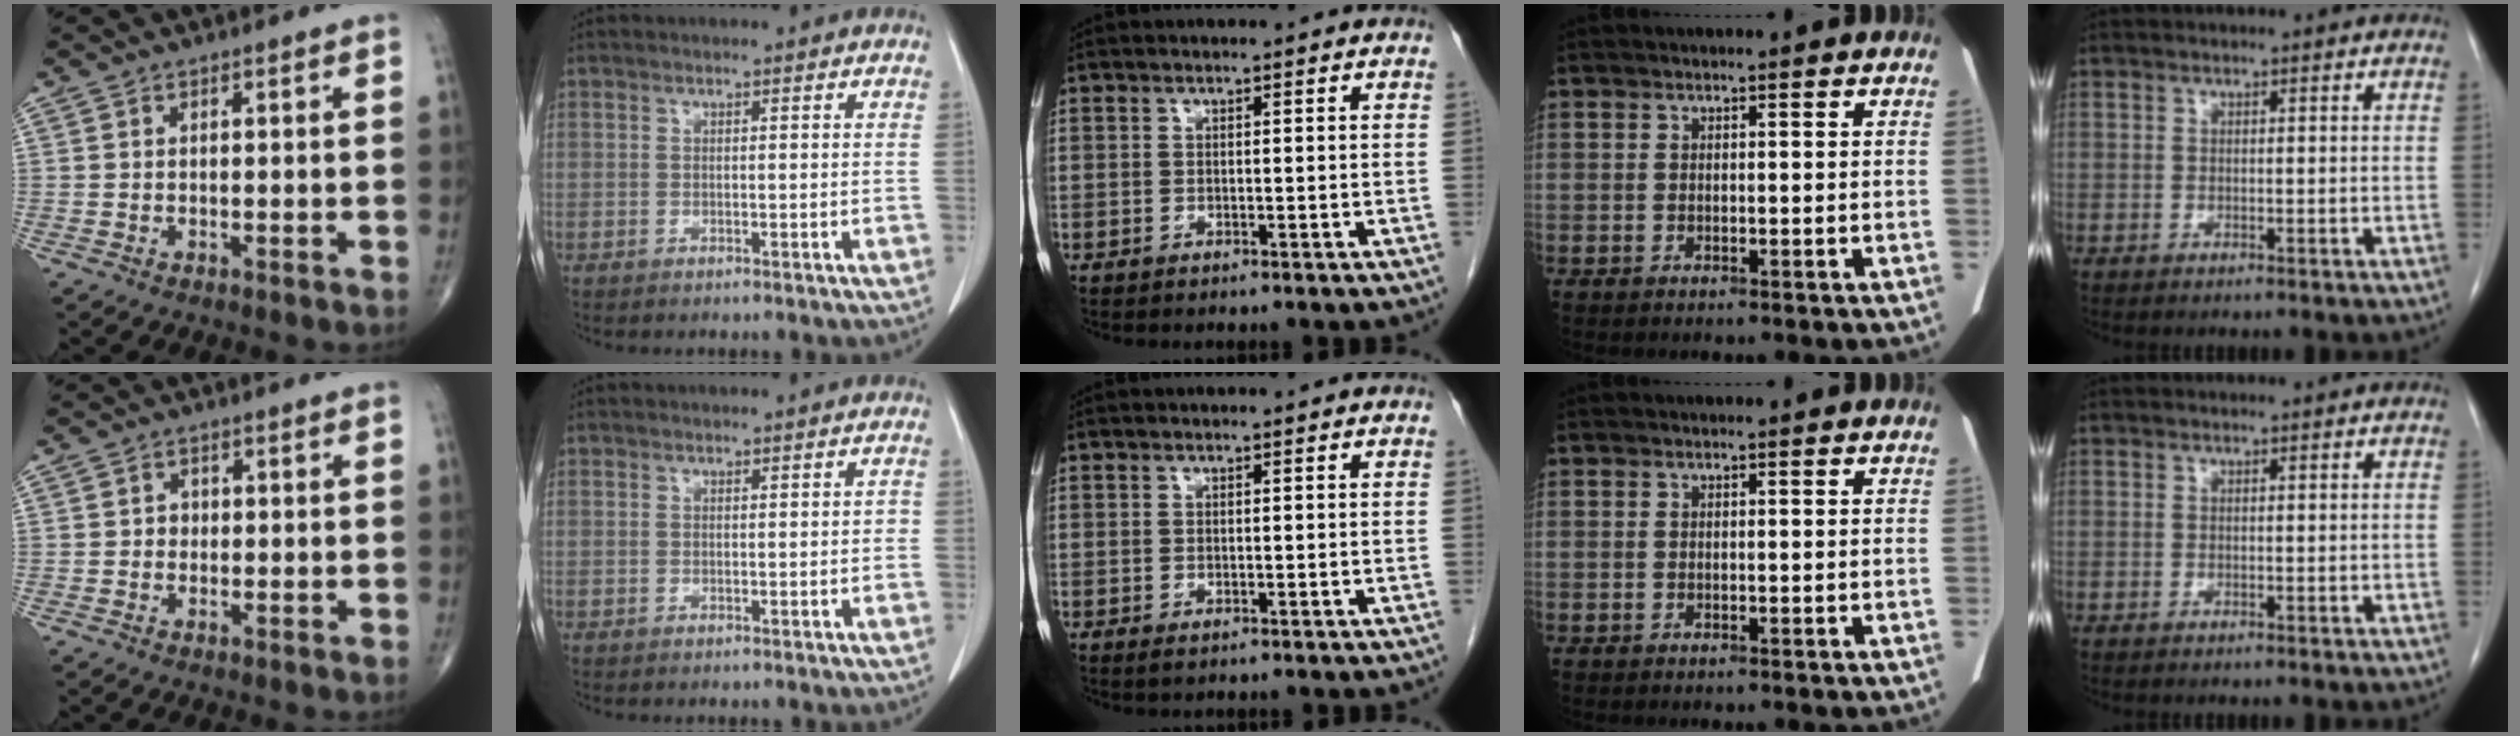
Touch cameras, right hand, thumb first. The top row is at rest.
{"thumb": {"total": 1.5, "force": [-0.1, 1.4, 0.6], "torque": [0.000, 0.005, -0.004]}, "index": {"total": 0.5, "force": [0.0, 0.4, 0.4], "torque": [-0.001, 0.003, 0.002]}, "middle": {"total": 0.6, "force": [-0.2, 0.3, 0.4], "torque": [-0.007, -0.002, 0.000]}}